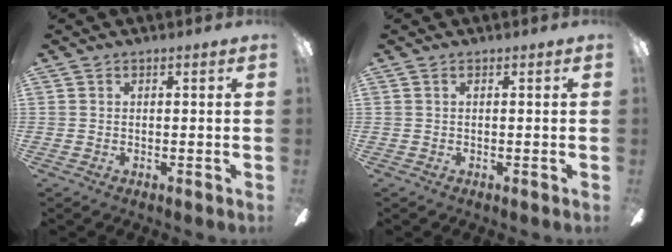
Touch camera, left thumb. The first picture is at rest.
{"total": 0.0}